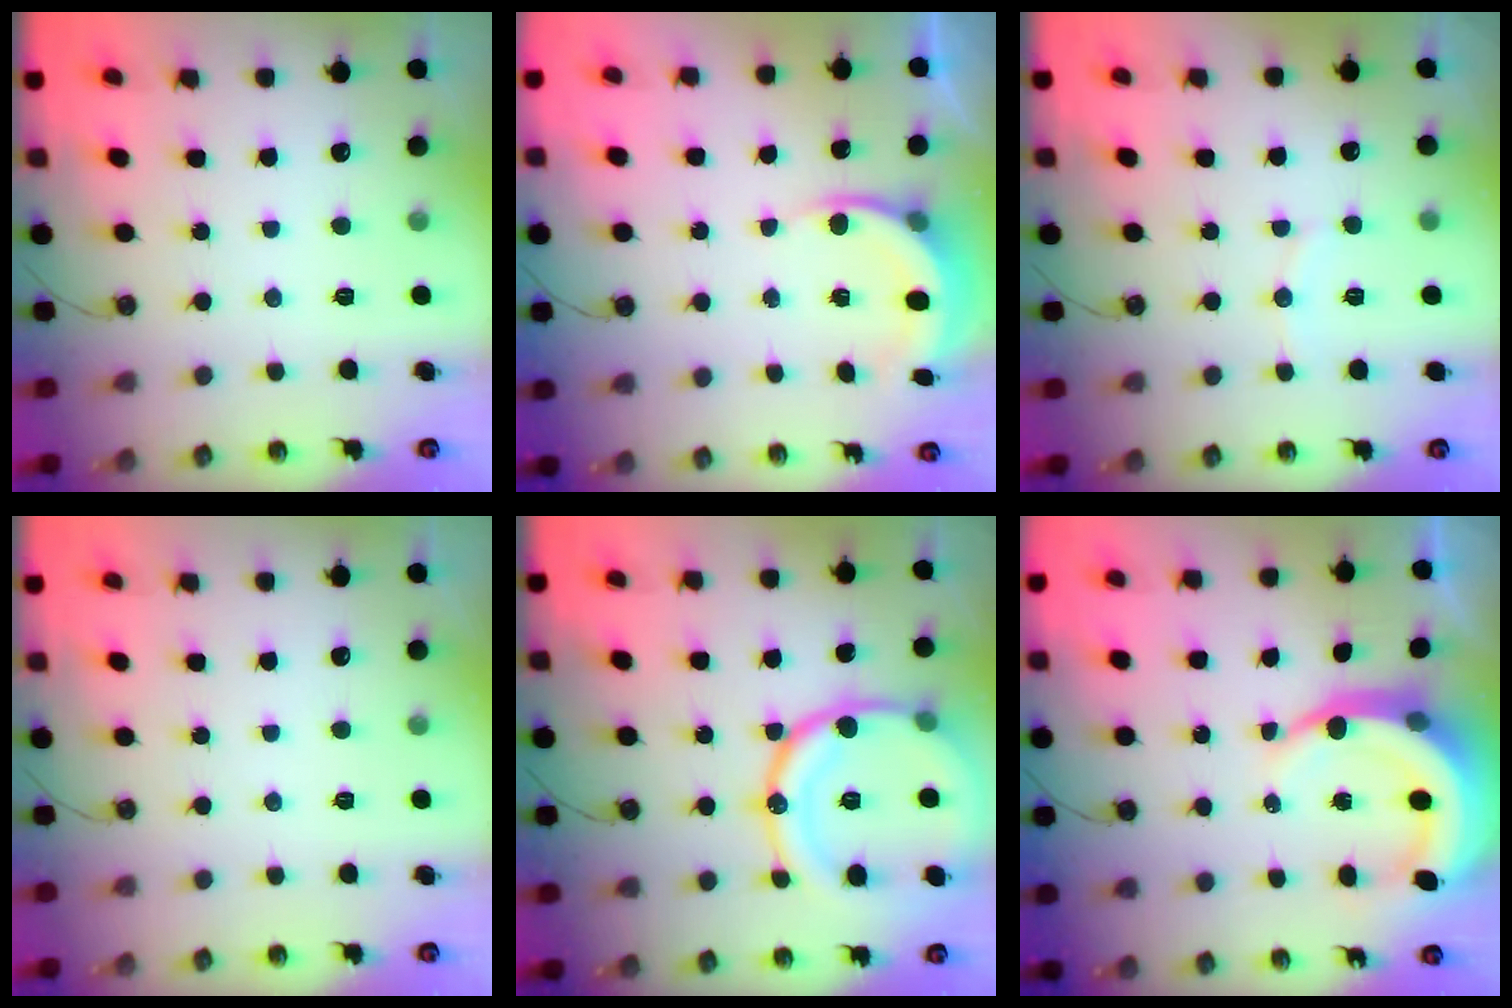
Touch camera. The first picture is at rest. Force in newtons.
{"total": 6.2, "press": 6.1, "slide": 1.3}
{"total": 4.5, "press": 4.4, "slide": 1.0}
{"total": 0.0}
{"total": 21.2, "press": 21.2, "slide": 1.4}
{"total": 9.1, "press": 9.0, "slide": 1.2}